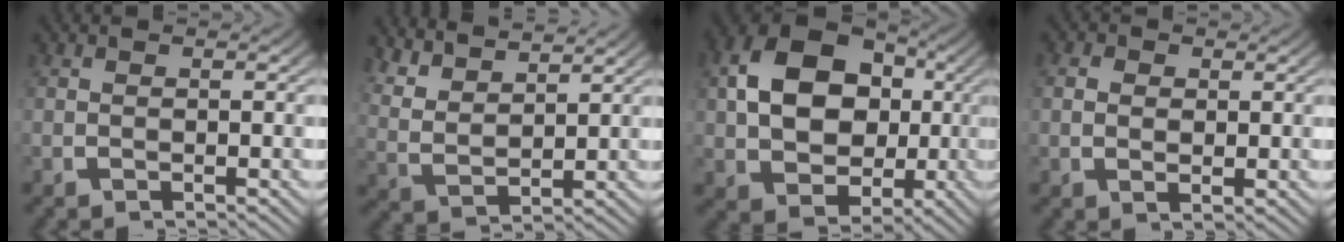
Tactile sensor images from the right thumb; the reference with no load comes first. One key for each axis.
{"total": 5.4, "fx": 2.9, "fy": 3.0, "fz": 3.4, "tx": -0.076, "ty": -0.011, "tz": 0.066}
{"total": 13.6, "fx": 2.2, "fy": 9.6, "fz": 9.3, "tx": -0.197, "ty": -0.024, "tz": 0.043}
{"total": 1.8, "fx": 0.4, "fy": 1.4, "fz": 1.1, "tx": -0.018, "ty": -0.009, "tz": 0.013}